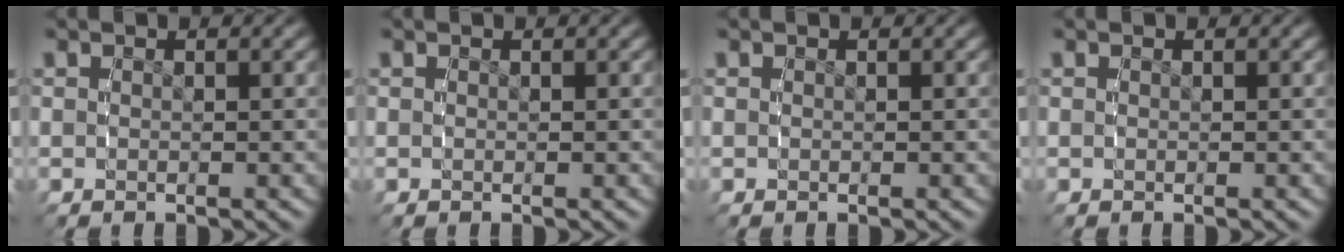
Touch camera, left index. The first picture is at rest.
{"total": 0.0}
{"total": 0.0}
{"total": 0.0}